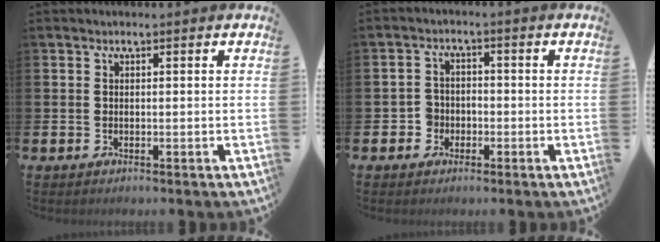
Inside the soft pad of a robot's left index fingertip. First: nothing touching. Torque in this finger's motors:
{"motor_torque": [0.24, -0.16, 0.05, 0.00]}